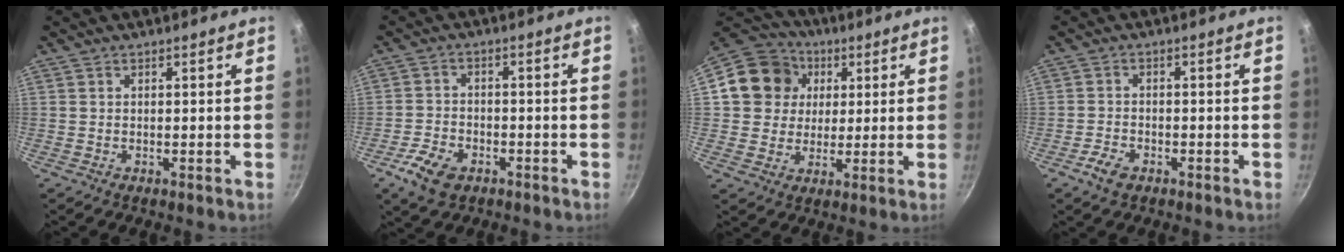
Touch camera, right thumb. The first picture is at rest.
{"total": 7.4, "force": [-3.9, 4.4, 4.4], "torque": [-0.086, 0.020, -0.070]}
{"total": 13.5, "force": [3.2, 12.1, 5.0], "torque": [-0.064, 0.018, 0.047]}
{"total": 3.7, "force": [-2.2, 2.0, 2.2], "torque": [-0.046, 0.015, -0.043]}